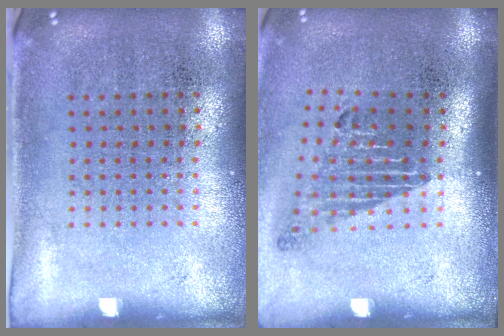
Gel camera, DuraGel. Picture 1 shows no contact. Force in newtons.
{"total": 1.8, "press": 1.2, "slide": 1.3}